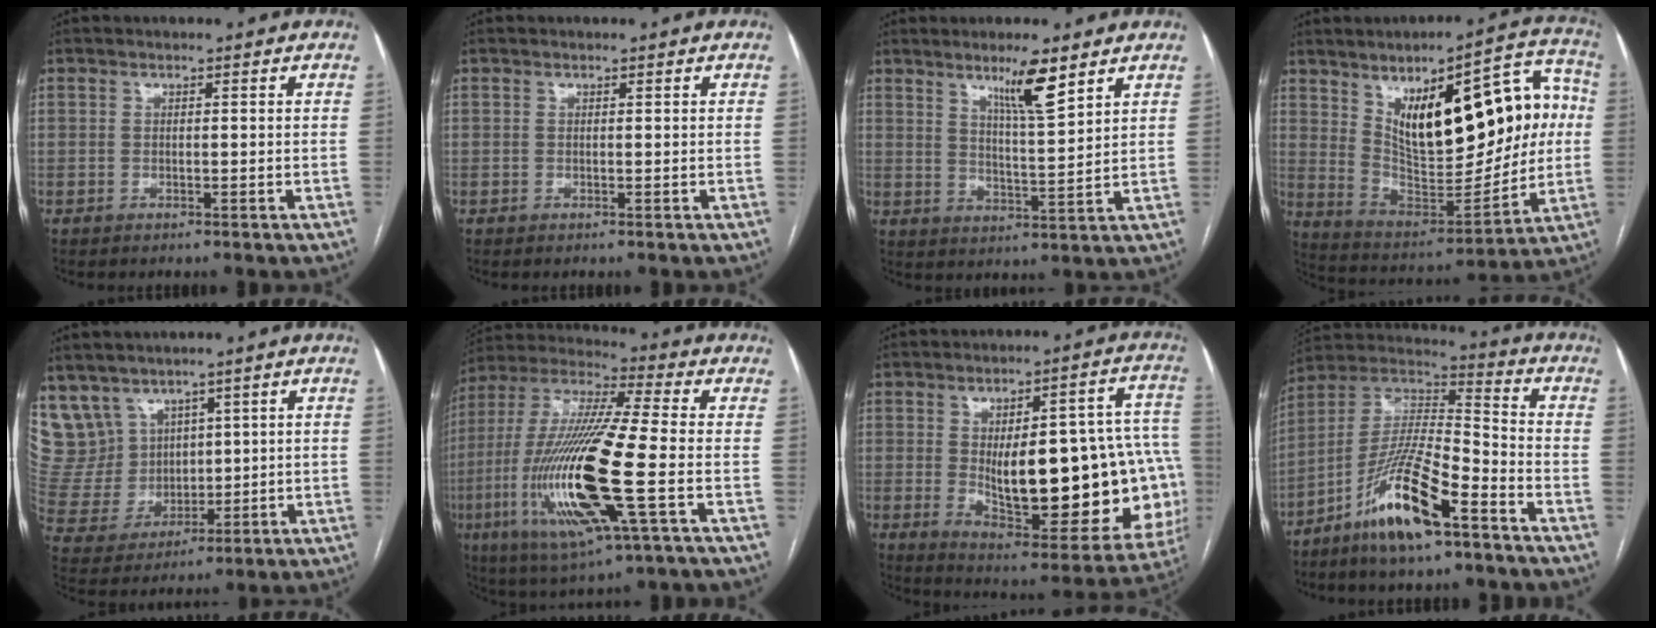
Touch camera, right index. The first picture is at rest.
{"total": 0.0}
{"total": 7.4, "force": [4.9, 0.2, 5.6], "torque": [-0.096, -0.011, 0.085]}
{"total": 24.5, "force": [5.2, 9.2, 22.1], "torque": [-0.338, 0.036, 0.090]}
{"total": 10.2, "force": [6.9, 7.4, 1.3], "torque": [-0.050, 0.035, 0.163]}
{"total": 21.6, "force": [-5.2, 2.0, 20.9], "torque": [-0.457, -0.025, -0.097]}
{"total": 27.7, "force": [-2.2, 9.1, 26.1], "torque": [-0.278, 0.018, 0.000]}
{"total": 15.2, "force": [-9.0, 2.5, 12.0], "torque": [-0.237, -0.005, -0.167]}